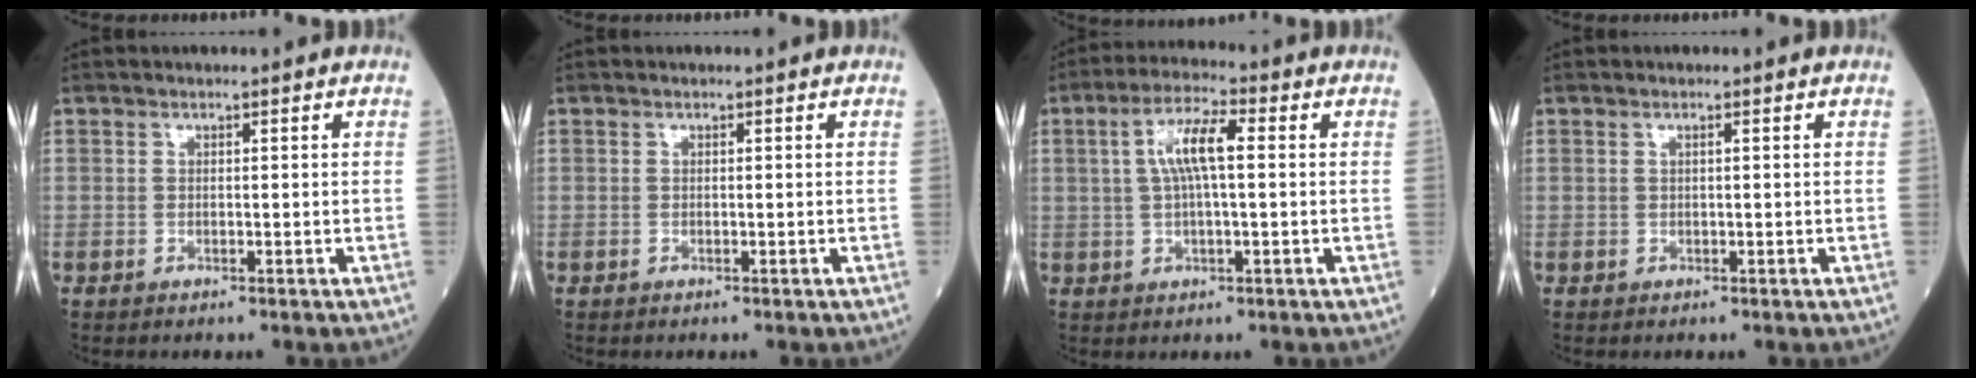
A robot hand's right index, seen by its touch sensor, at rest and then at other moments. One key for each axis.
{"total": 0.0}
{"total": 7.1, "fx": 1.2, "fy": 1.4, "fz": 6.8, "tx": -0.137, "ty": 0.019, "tz": 0.022}
{"total": 0.6, "fx": 0.2, "fy": 0.0, "fz": 0.5, "tx": -0.012, "ty": 0.003, "tz": 0.004}